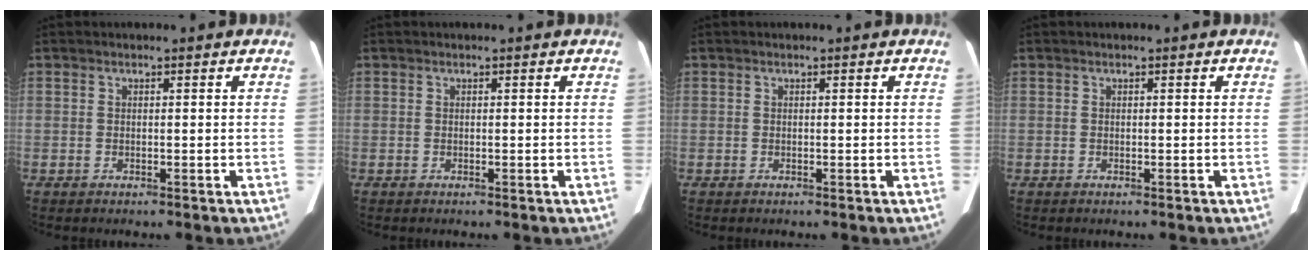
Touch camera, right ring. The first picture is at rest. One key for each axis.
{"total": 0.0}
{"total": 0.0}
{"total": 0.0}